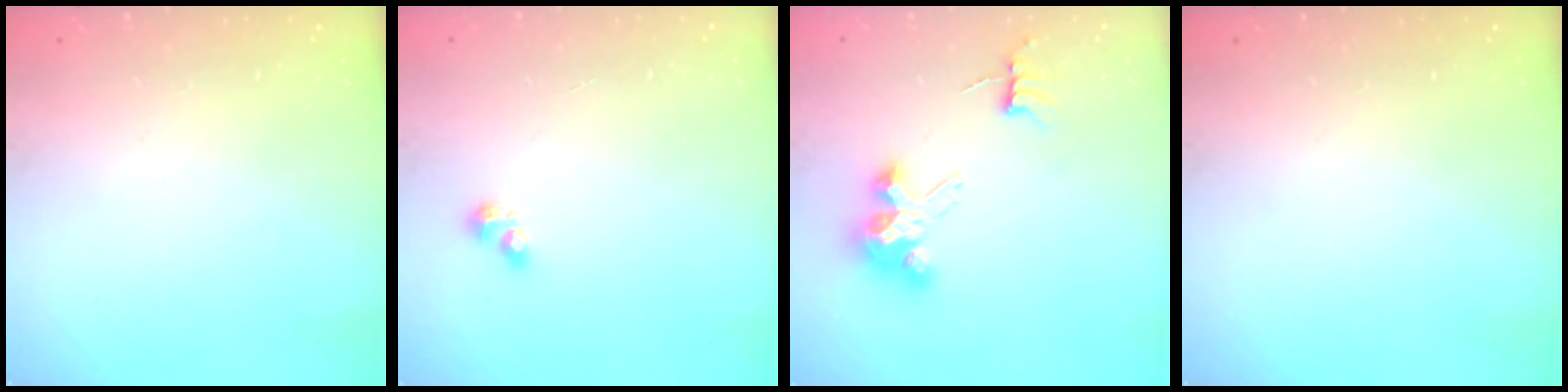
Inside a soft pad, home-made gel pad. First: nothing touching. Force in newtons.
{"total": 3.6, "press": 3.5, "slide": 0.4}
{"total": 6.8, "press": 6.8, "slide": 0.5}
{"total": 0.0}